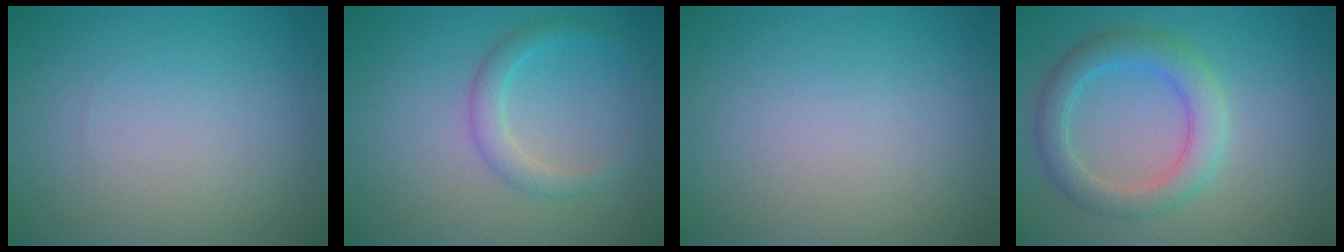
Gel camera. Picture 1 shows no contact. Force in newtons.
{"total": 2.2, "press": 2.2, "slide": 0.1}
{"total": 0.0}
{"total": 3.8, "press": 3.8, "slide": 0.1}